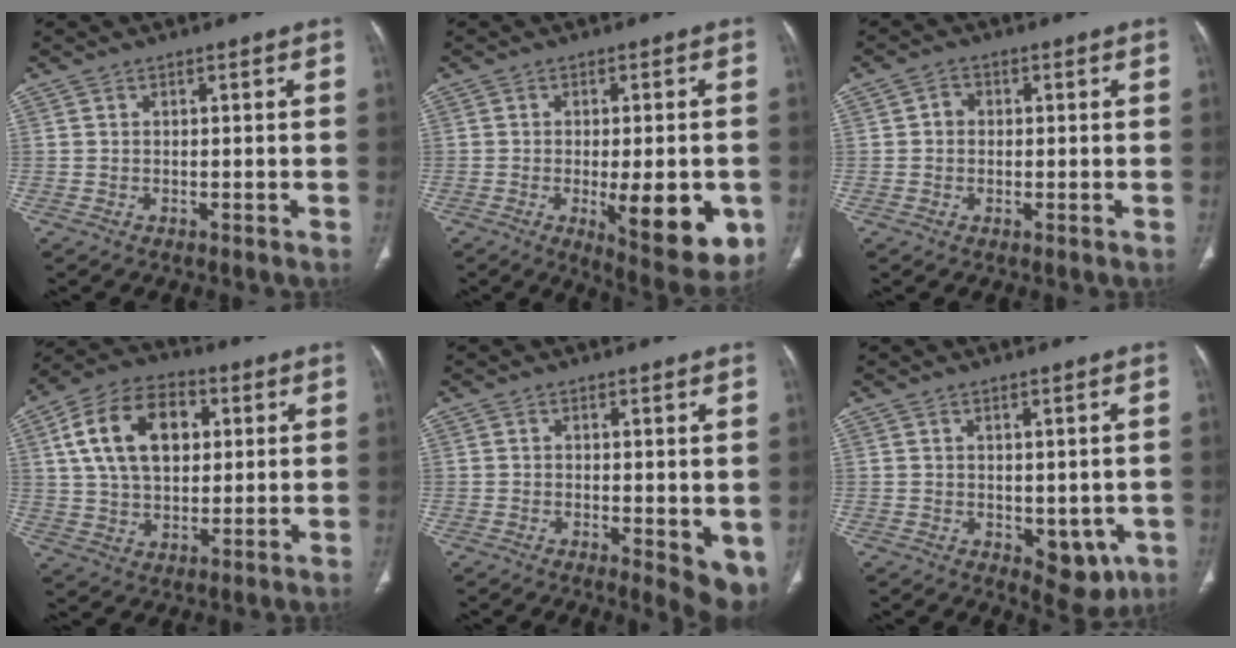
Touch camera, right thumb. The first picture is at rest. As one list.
[{"total": 14.4, "force": [-3.7, 5.0, 13.0], "torque": [-0.155, -0.019, -0.036]}, {"total": 2.3, "force": [0.1, 2.1, 1.0], "torque": [-0.004, 0.007, -0.001]}, {"total": 16.5, "force": [4.5, 10.7, 11.7], "torque": [-0.185, 0.007, 0.077]}, {"total": 6.4, "force": [-0.5, 2.5, 5.8], "torque": [-0.067, -0.017, -0.002]}, {"total": 6.7, "force": [-1.2, 4.0, 5.2], "torque": [-0.033, -0.012, -0.001]}]